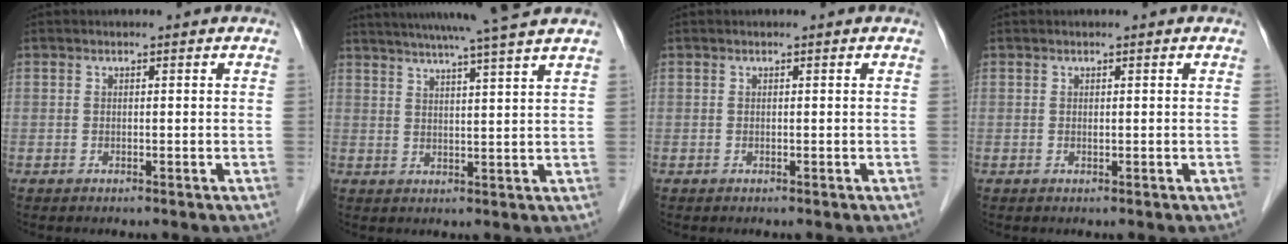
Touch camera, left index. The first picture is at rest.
{"total": 13.4, "force": [11.4, -1.4, 6.9], "torque": [-0.115, 0.005, 0.150]}
{"total": 0.0}
{"total": 0.0}